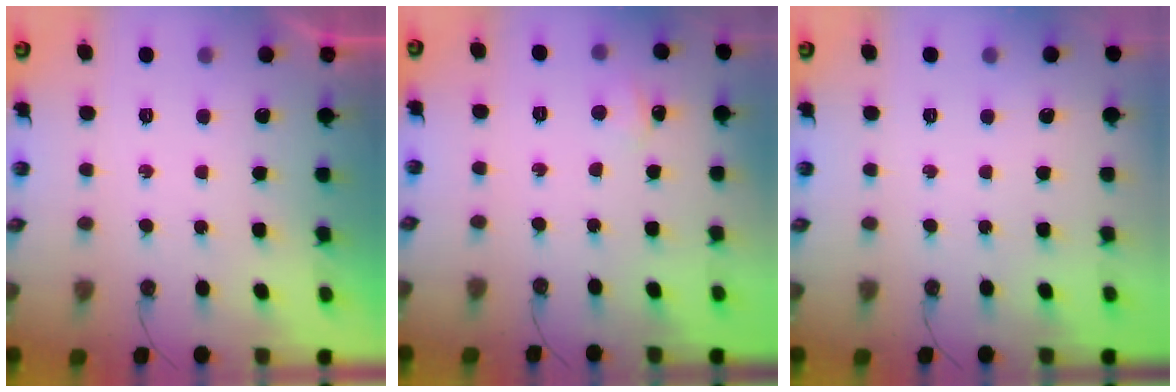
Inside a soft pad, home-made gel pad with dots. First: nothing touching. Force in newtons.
{"total": 2.8, "press": 2.8, "slide": 0.3}
{"total": 0.0}